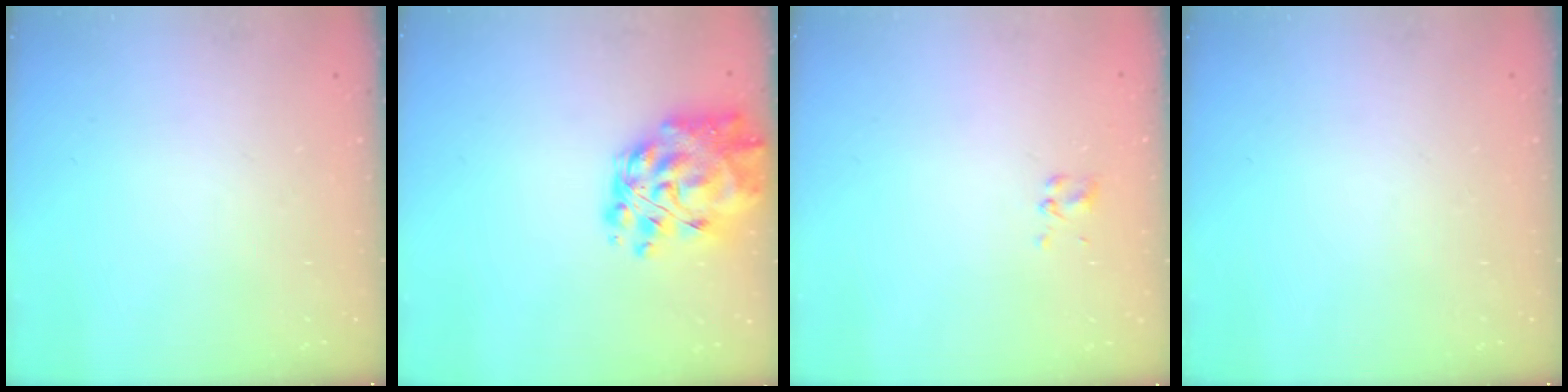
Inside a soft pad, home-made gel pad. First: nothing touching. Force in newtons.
{"total": 15.7, "press": 15.0, "slide": 4.9}
{"total": 1.7, "press": 1.5, "slide": 0.8}
{"total": 0.0}